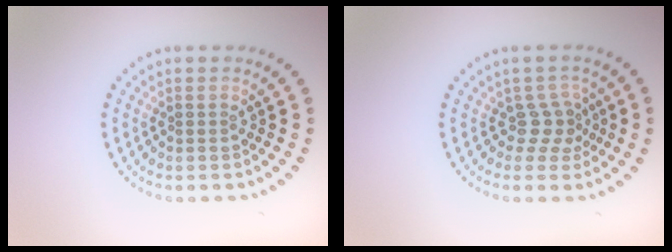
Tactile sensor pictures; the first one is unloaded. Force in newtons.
{"total": 2.0, "press": 1.3, "slide": 1.5}